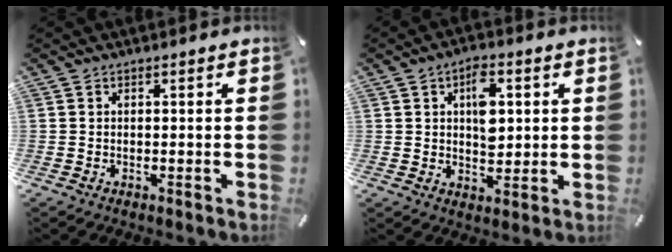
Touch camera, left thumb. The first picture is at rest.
{"total": 8.1, "force": [1.9, 5.1, 6.0], "torque": [-0.074, -0.005, 0.027]}